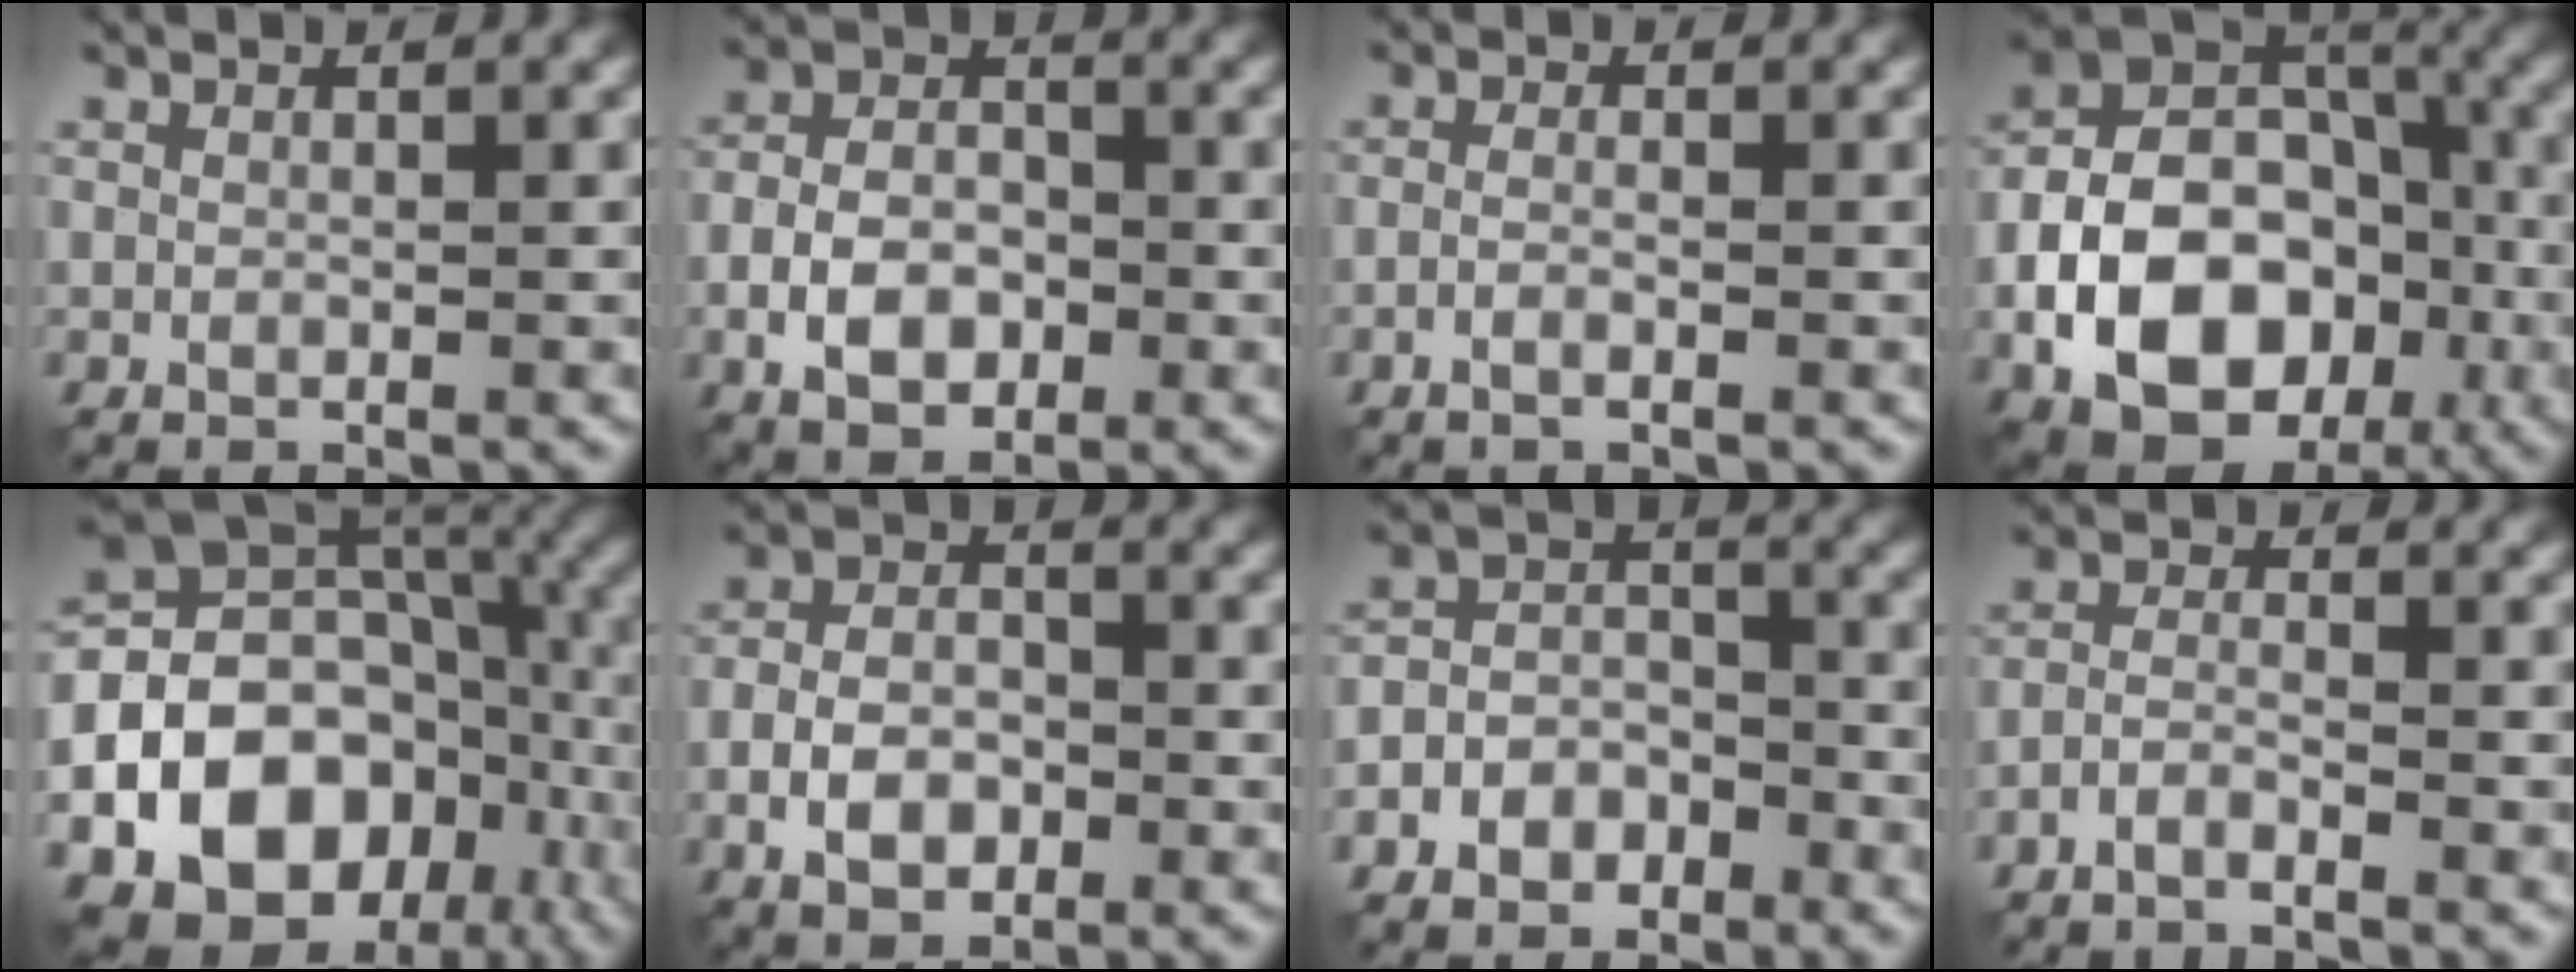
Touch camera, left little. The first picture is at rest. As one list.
[{"total": 5.8, "force": [-2.0, 3.7, 4.1], "torque": [-0.076, 0.003, -0.040]}, {"total": 1.3, "force": [-0.7, 0.3, 1.1], "torque": [-0.019, 0.002, -0.019]}, {"total": 13.0, "force": [-4.2, 9.1, 8.4], "torque": [-0.153, -0.002, -0.082]}, {"total": 20.1, "force": [-6.7, 15.7, 10.6], "torque": [-0.197, -0.015, -0.117]}, {"total": 5.2, "force": [-1.9, 3.3, 3.6], "torque": [-0.066, 0.003, -0.038]}, {"total": 4.2, "force": [-2.7, 2.8, 1.7], "torque": [-0.020, 0.011, -0.053]}, {"total": 1.8, "force": [-1.4, 0.3, 1.0], "torque": [-0.023, 0.001, -0.036]}]